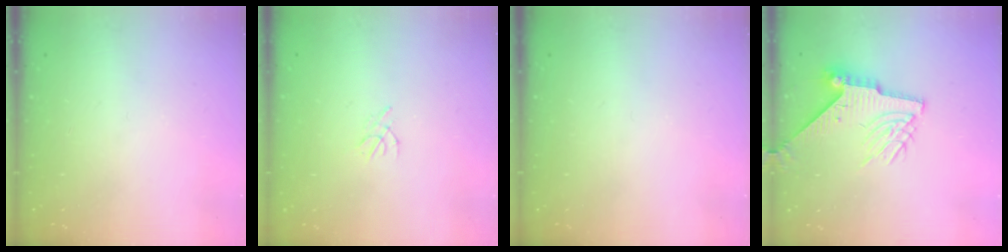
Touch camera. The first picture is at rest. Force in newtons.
{"total": 0.8, "press": 0.7, "slide": 0.3}
{"total": 0.0}
{"total": 9.0, "press": 9.0, "slide": 0.8}